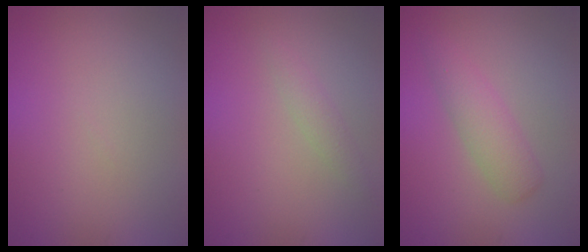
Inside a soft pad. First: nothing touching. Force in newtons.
{"total": 1.2, "press": 1.2, "slide": 0.0}
{"total": 2.6, "press": 2.6, "slide": 0.1}